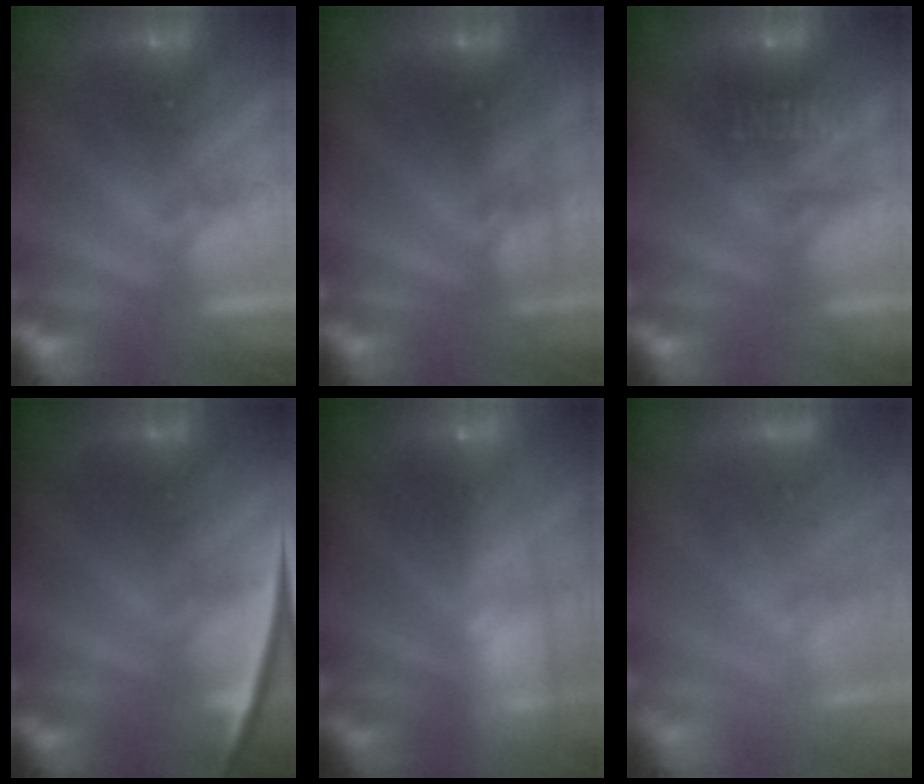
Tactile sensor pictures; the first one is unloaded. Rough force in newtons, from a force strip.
{"total": 2.7}
{"total": 9.7}
{"total": 2.4}
{"total": 5.8}
{"total": 2.9}